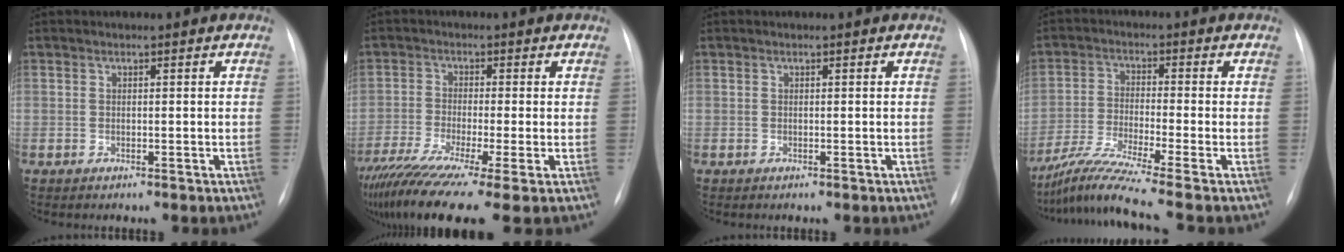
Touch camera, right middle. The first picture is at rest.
{"total": 14.6, "force": [-10.0, 0.5, 10.6], "torque": [-0.197, -0.042, -0.167]}
{"total": 0.0}
{"total": 10.1, "force": [-8.2, -2.4, 5.3], "torque": [-0.106, -0.031, -0.149]}